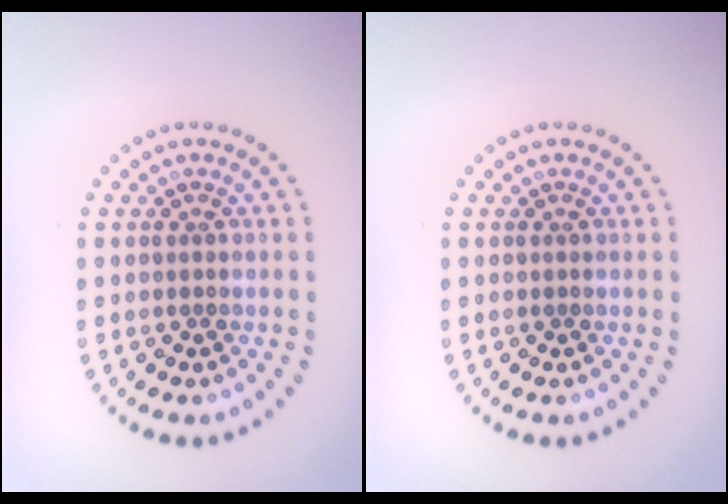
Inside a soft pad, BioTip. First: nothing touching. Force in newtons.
{"total": 0.0}